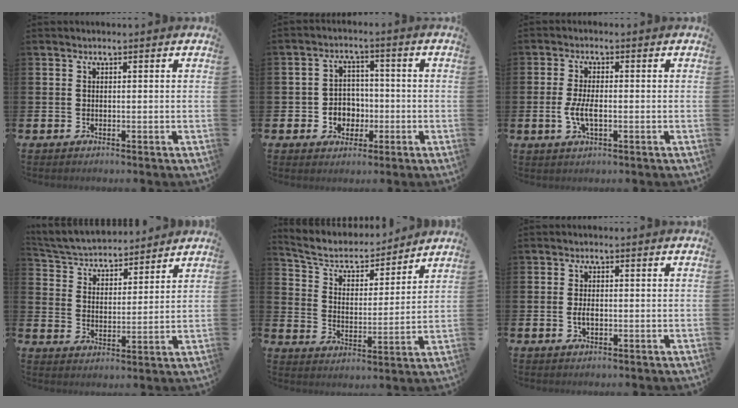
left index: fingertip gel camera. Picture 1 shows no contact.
{"total": 3.7, "force": [-0.7, 3.6, 0.5], "torque": [-0.022, 0.001, -0.021]}
{"total": 3.8, "force": [-0.7, 1.5, 3.4], "torque": [-0.072, -0.004, -0.017]}
{"total": 4.7, "force": [4.5, 1.3, 0.3], "torque": [-0.037, -0.035, 0.075]}
{"total": 6.2, "force": [5.6, 2.2, 1.5], "torque": [-0.068, -0.043, 0.093]}
{"total": 1.8, "force": [-0.2, 1.0, 1.5], "torque": [-0.028, 0.003, -0.006]}